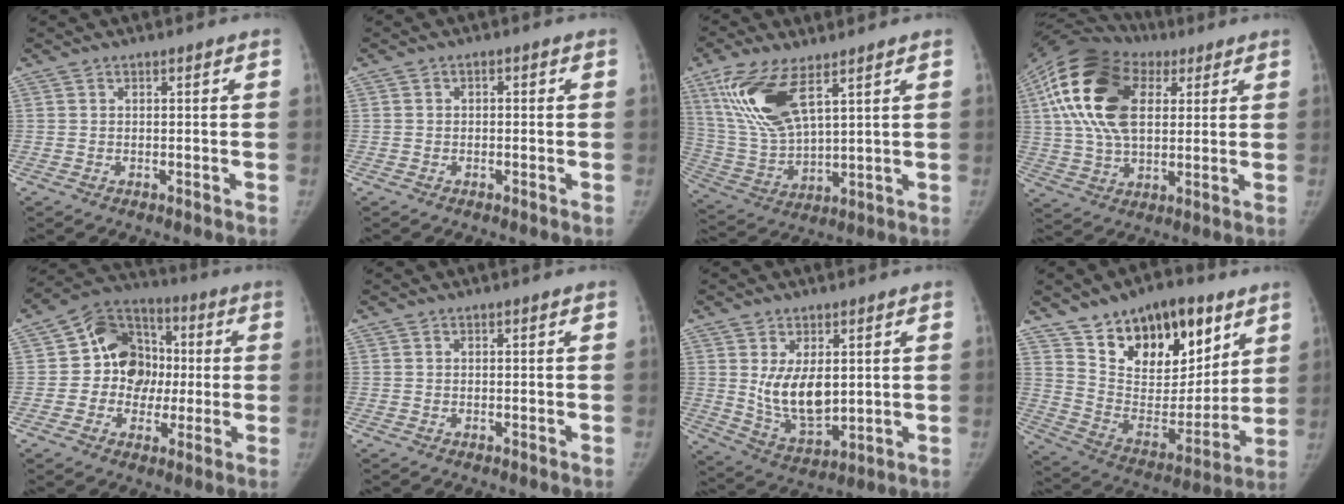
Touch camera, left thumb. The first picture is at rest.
{"total": 1.0, "force": [-0.2, 0.9, 0.3], "torque": [0.004, 0.005, -0.009]}
{"total": 14.7, "force": [7.4, 6.0, 11.2], "torque": [-0.232, -0.026, 0.157]}
{"total": 22.6, "force": [7.1, 13.9, 16.4], "torque": [-0.315, 0.013, 0.121]}
{"total": 14.2, "force": [0.3, 12.1, 7.6], "torque": [-0.069, 0.026, -0.004]}
{"total": 0.0}
{"total": 10.6, "force": [1.8, 6.2, 8.4], "torque": [-0.122, -0.026, 0.051]}
{"total": 24.1, "force": [14.0, 13.4, 14.4], "torque": [-0.179, -0.054, 0.241]}